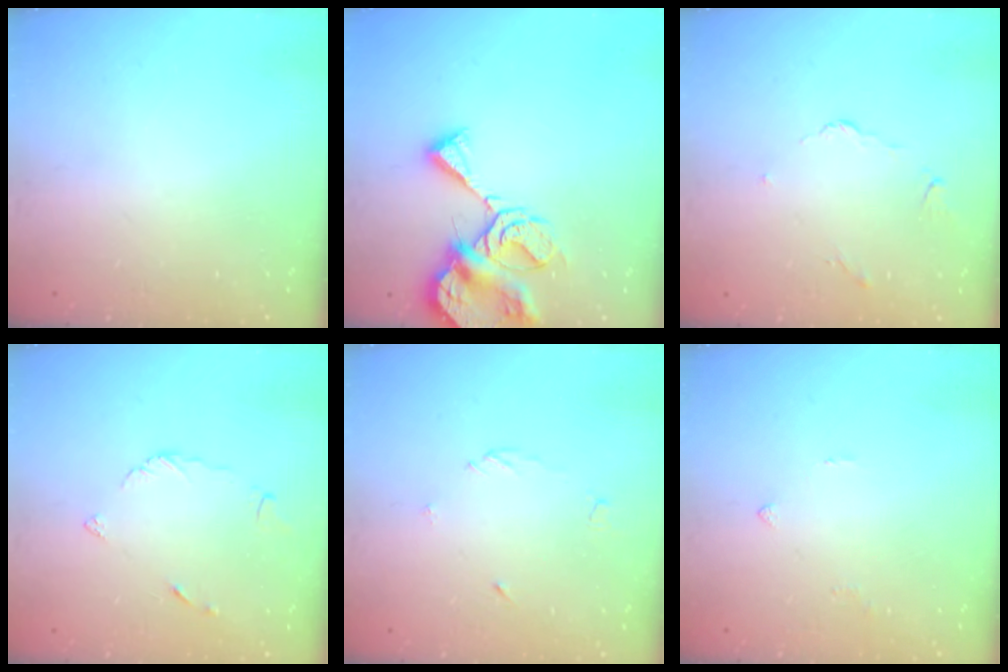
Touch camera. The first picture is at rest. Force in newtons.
{"total": 11.1, "press": 11.1, "slide": 0.8}
{"total": 2.9, "press": 2.8, "slide": 0.6}
{"total": 3.8, "press": 3.8, "slide": 0.5}
{"total": 4.0, "press": 4.0, "slide": 0.5}
{"total": 1.4, "press": 1.3, "slide": 0.5}